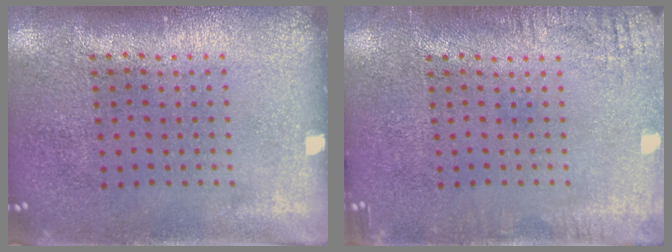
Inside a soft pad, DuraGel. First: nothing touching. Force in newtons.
{"total": 1.8, "press": 1.8, "slide": 0.1}